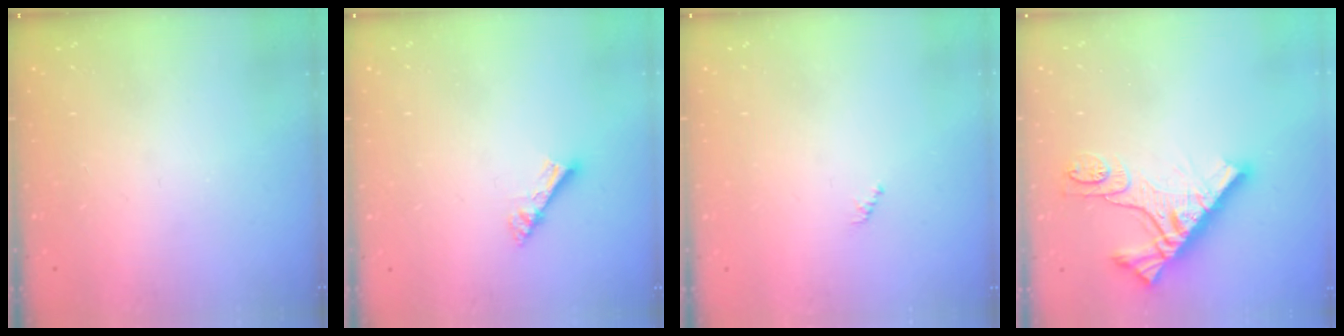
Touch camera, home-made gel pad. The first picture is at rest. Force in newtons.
{"total": 5.0, "press": 5.0, "slide": 0.3}
{"total": 0.7, "press": 0.7, "slide": 0.3}
{"total": 11.4, "press": 11.3, "slide": 1.3}